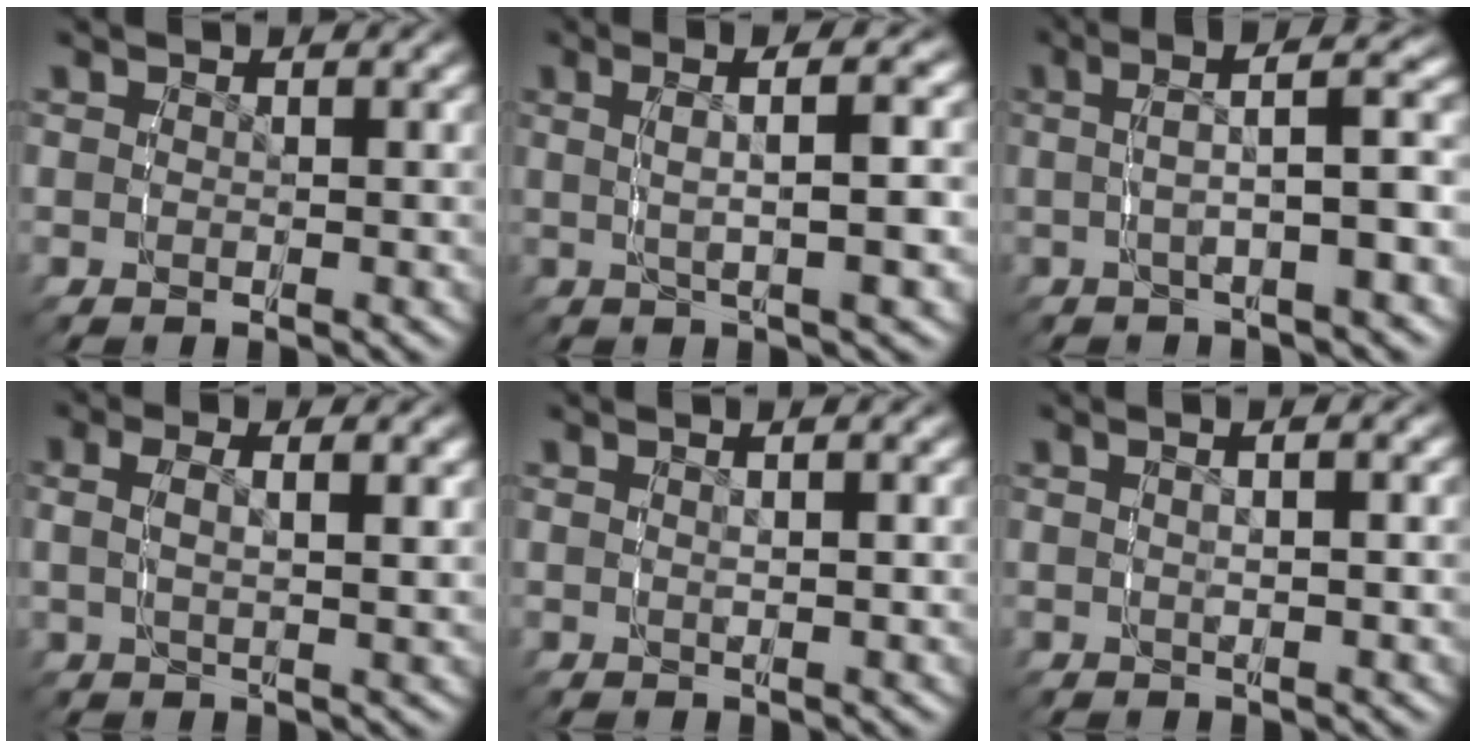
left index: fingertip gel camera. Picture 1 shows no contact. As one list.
[{"total": 4.6, "force": [1.1, 0.6, 4.5], "torque": [-0.066, 0.013, 0.019]}, {"total": 4.9, "force": [0.2, 1.2, 4.8], "torque": [-0.063, 0.021, -0.003]}, {"total": 3.1, "force": [1.1, 1.1, 2.7], "torque": [-0.054, 0.002, 0.018]}, {"total": 1.0, "force": [0.2, -0.2, 1.0], "torque": [-0.017, 0.001, 0.007]}, {"total": 1.7, "force": [0.3, 0.2, 1.6], "torque": [-0.024, 0.007, 0.007]}]